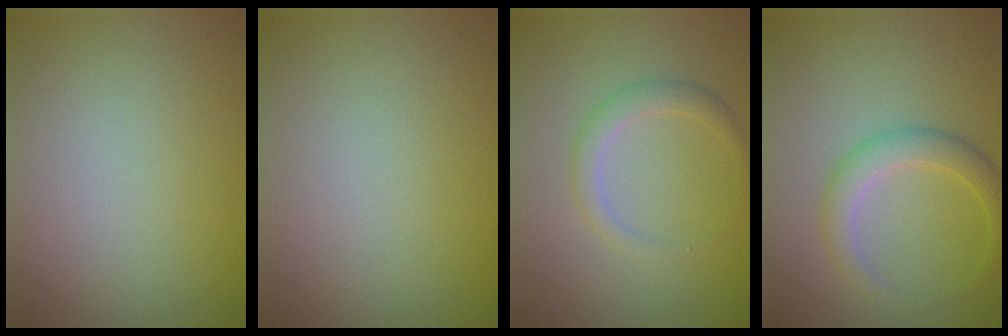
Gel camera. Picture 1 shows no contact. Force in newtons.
{"total": 0.0}
{"total": 1.8, "press": 1.8, "slide": 0.0}
{"total": 2.8, "press": 2.7, "slide": 0.2}